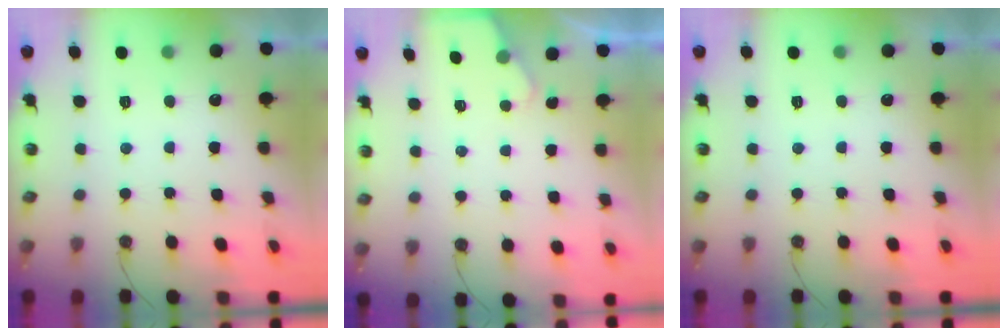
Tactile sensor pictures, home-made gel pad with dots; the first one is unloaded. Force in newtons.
{"total": 1.7, "press": 1.6, "slide": 0.2}
{"total": 0.0}